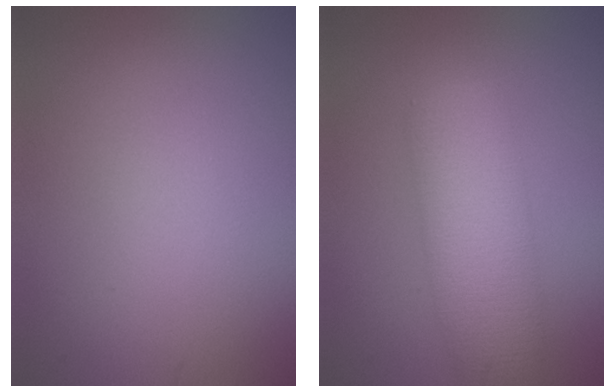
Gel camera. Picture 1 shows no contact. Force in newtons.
{"total": 6.9, "press": 6.9, "slide": 0.2}